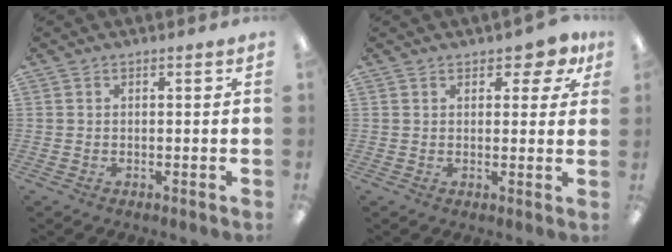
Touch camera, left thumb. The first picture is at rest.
{"total": 4.1, "force": [2.3, 2.2, 2.6], "torque": [-0.029, -0.002, 0.039]}